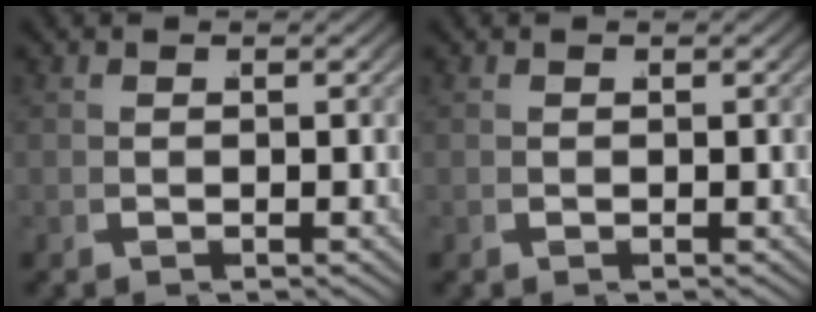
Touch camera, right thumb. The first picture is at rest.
{"total": 0.0}